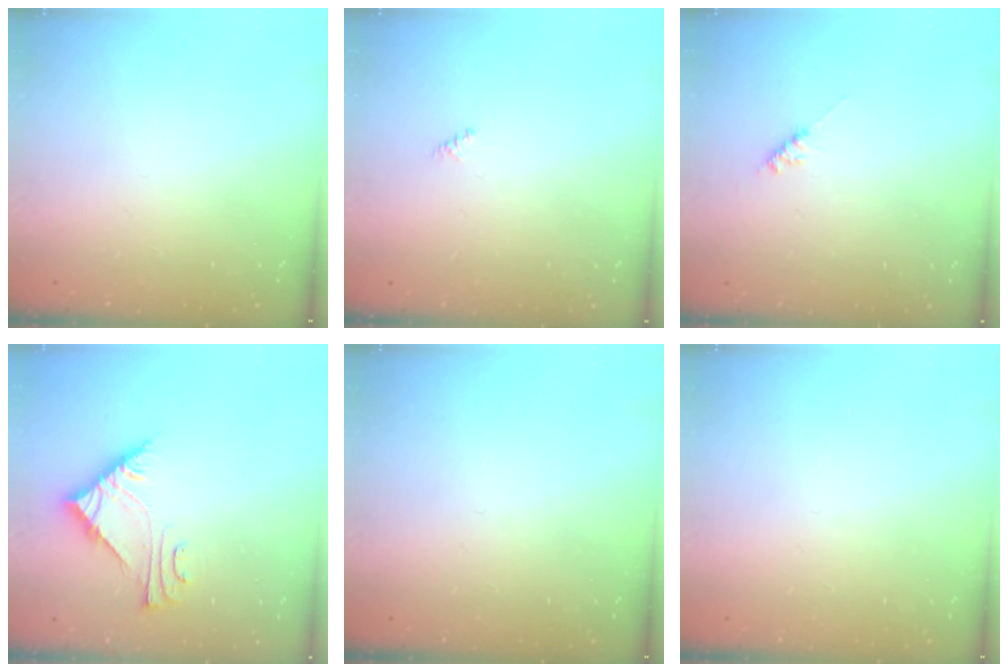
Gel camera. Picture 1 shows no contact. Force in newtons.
{"total": 0.0}
{"total": 4.9, "press": 4.8, "slide": 0.8}
{"total": 7.3, "press": 7.3, "slide": 0.5}
{"total": 0.0}
{"total": 0.0}